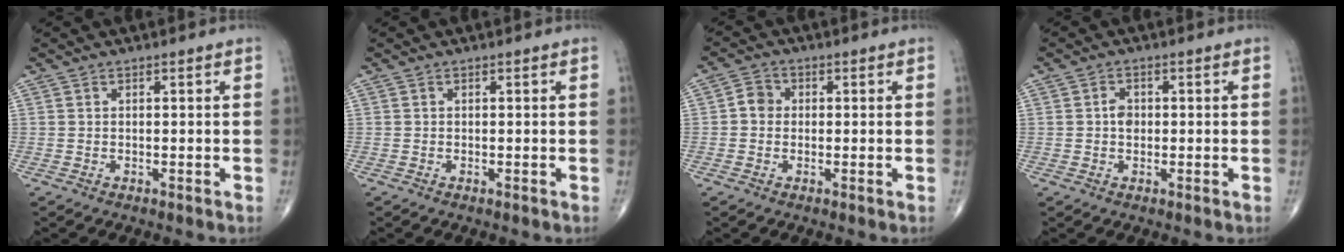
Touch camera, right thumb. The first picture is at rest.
{"total": 0.0}
{"total": 3.2, "force": [-0.1, 2.8, 1.4], "torque": [-0.009, 0.007, -0.010]}
{"total": 2.4, "force": [0.0, 1.8, 1.6], "torque": [-0.019, 0.004, -0.002]}